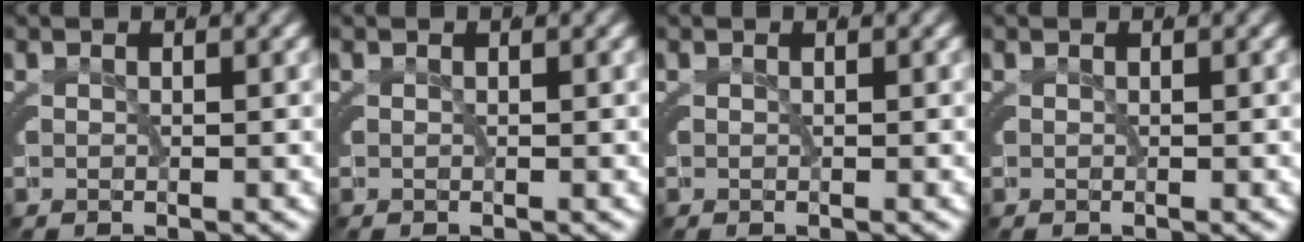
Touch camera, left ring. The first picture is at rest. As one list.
[{"total": 0.0}, {"total": 0.0}, {"total": 0.0}]